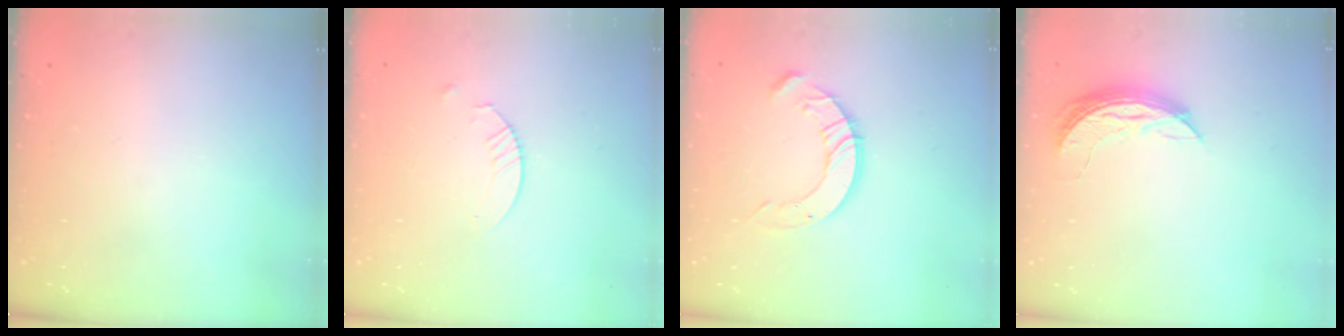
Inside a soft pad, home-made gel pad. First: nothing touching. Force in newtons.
{"total": 2.4, "press": 2.4, "slide": 0.3}
{"total": 8.3, "press": 8.3, "slide": 0.8}
{"total": 7.2, "press": 7.2, "slide": 0.7}